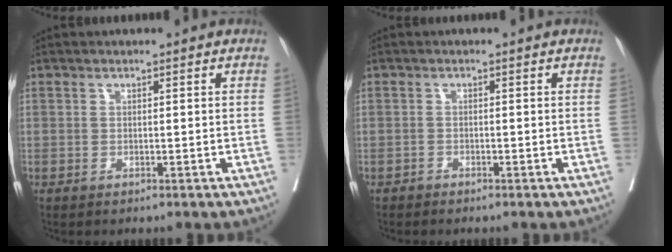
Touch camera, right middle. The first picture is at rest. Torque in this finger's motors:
{"motor_torque": [-0.07, -0.08, -0.05, 0.00]}